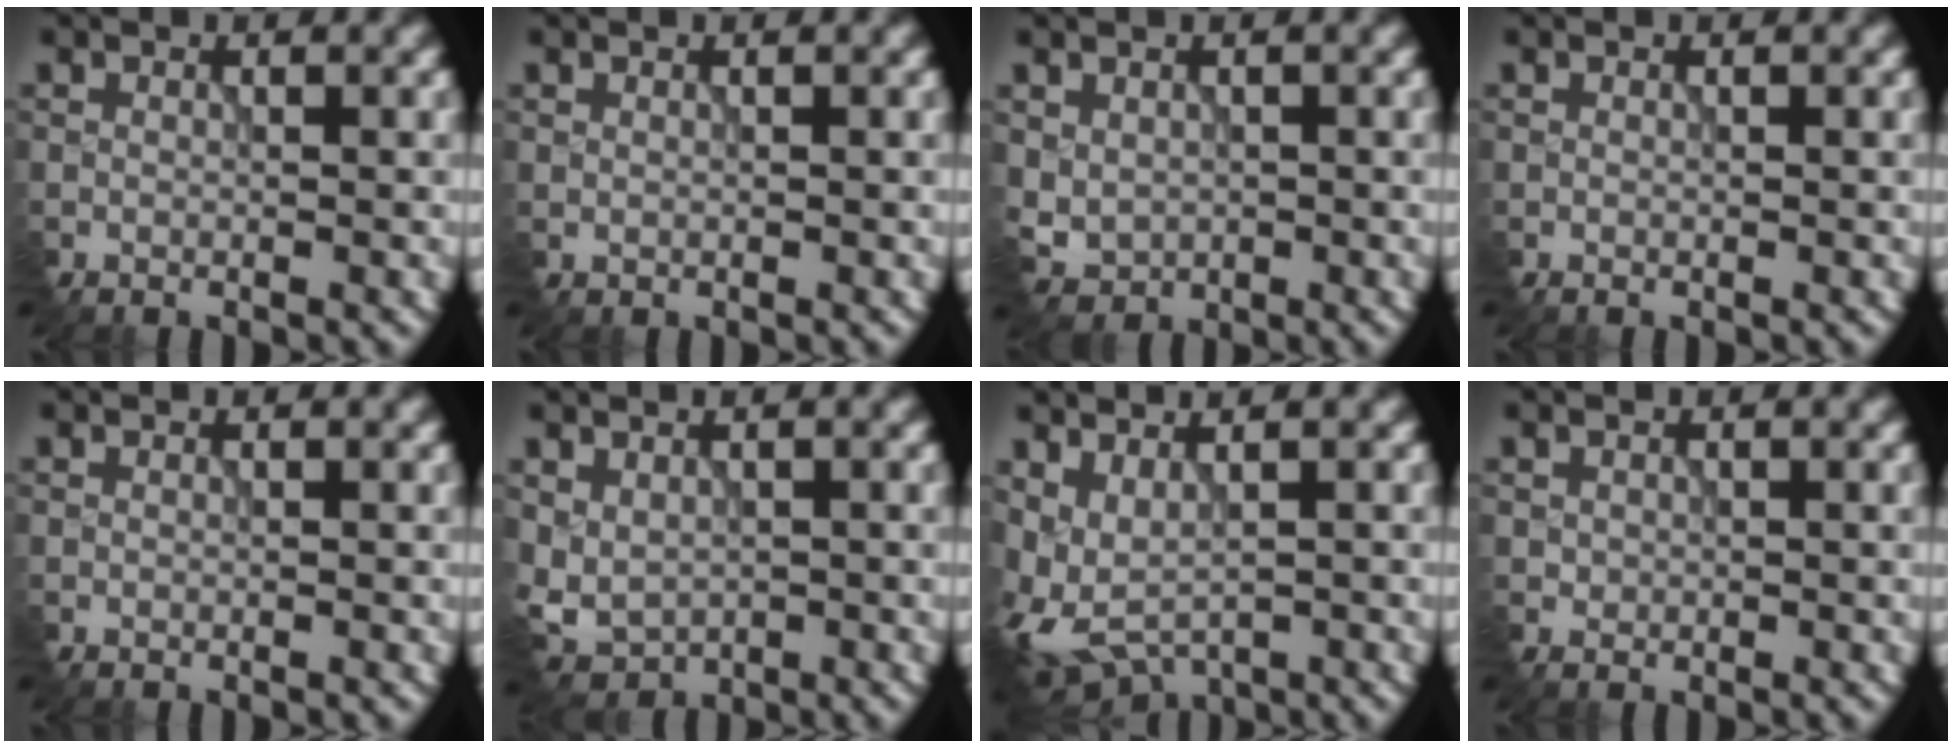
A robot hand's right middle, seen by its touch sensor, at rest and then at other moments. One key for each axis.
{"total": 0.0}
{"total": 2.0, "fx": 0.3, "fy": 1.7, "fz": 0.8, "tx": -0.024, "ty": -0.005, "tz": 0.012}
{"total": 0.0}
{"total": 0.0}
{"total": 2.8, "fx": 0.2, "fy": 2.3, "fz": 1.6, "tx": -0.042, "ty": -0.009, "tz": 0.010}
{"total": 4.4, "fx": 0.4, "fy": 2.4, "fz": 3.7, "tx": -0.095, "ty": -0.003, "tz": 0.017}
{"total": 0.9, "fx": 0.4, "fy": 0.8, "fz": 0.0, "tx": -0.005, "ty": 0.000, "tz": 0.010}